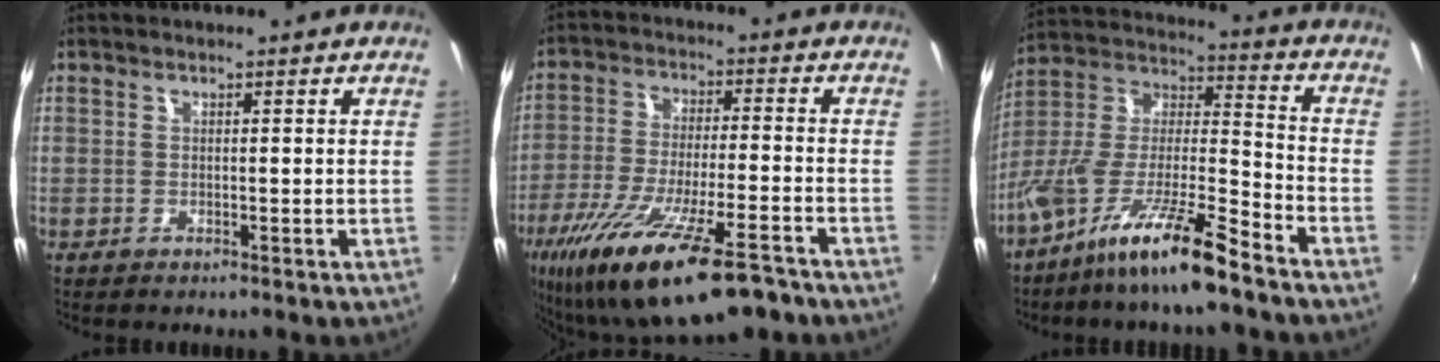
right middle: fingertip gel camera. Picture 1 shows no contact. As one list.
[{"total": 22.0, "force": [-15.0, 5.4, 15.2], "torque": [-0.294, -0.058, -0.245]}, {"total": 16.4, "force": [-11.5, 2.0, 11.5], "torque": [-0.214, -0.008, -0.218]}]